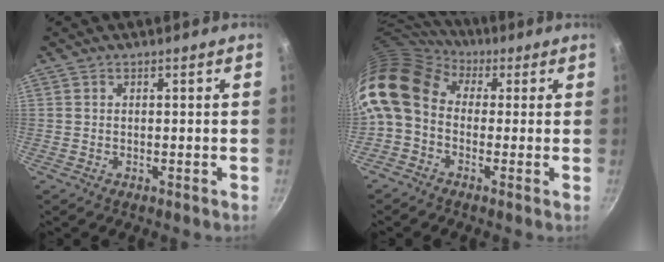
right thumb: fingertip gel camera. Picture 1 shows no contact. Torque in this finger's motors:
{"motor_torque": [-0.02, 1.90, 1.47, -1.30, 0.47]}